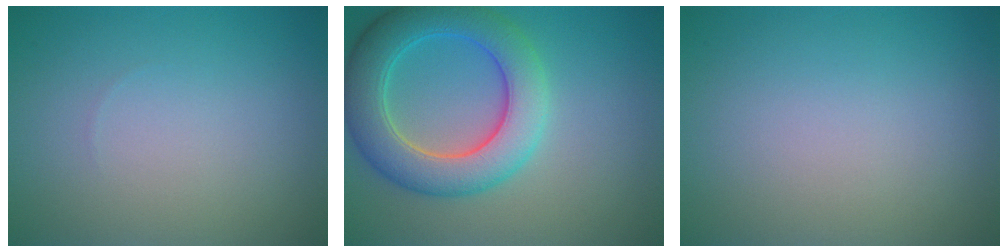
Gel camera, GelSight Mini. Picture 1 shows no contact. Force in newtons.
{"total": 7.2, "press": 7.2, "slide": 0.3}
{"total": 0.0}